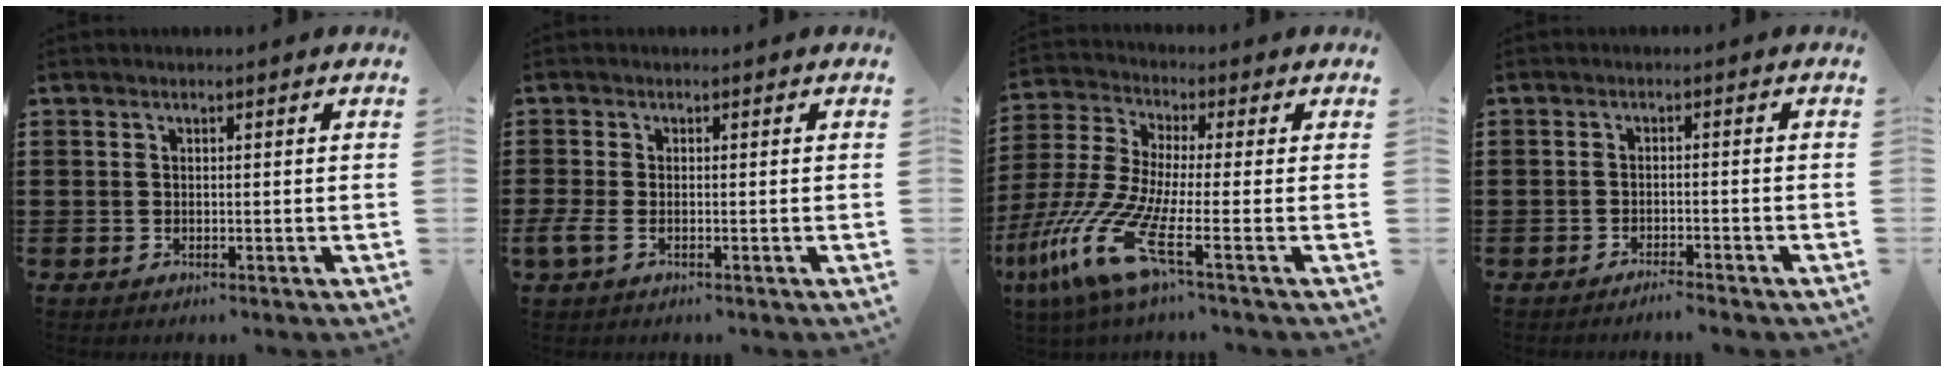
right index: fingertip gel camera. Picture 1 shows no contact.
{"total": 1.8, "force": [-0.8, 0.9, 1.4], "torque": [-0.041, -0.006, -0.018]}
{"total": 13.3, "force": [-5.8, 2.3, 11.7], "torque": [-0.284, -0.016, -0.117]}
{"total": 1.9, "force": [-1.8, -0.2, 0.6], "torque": [-0.012, 0.001, -0.036]}